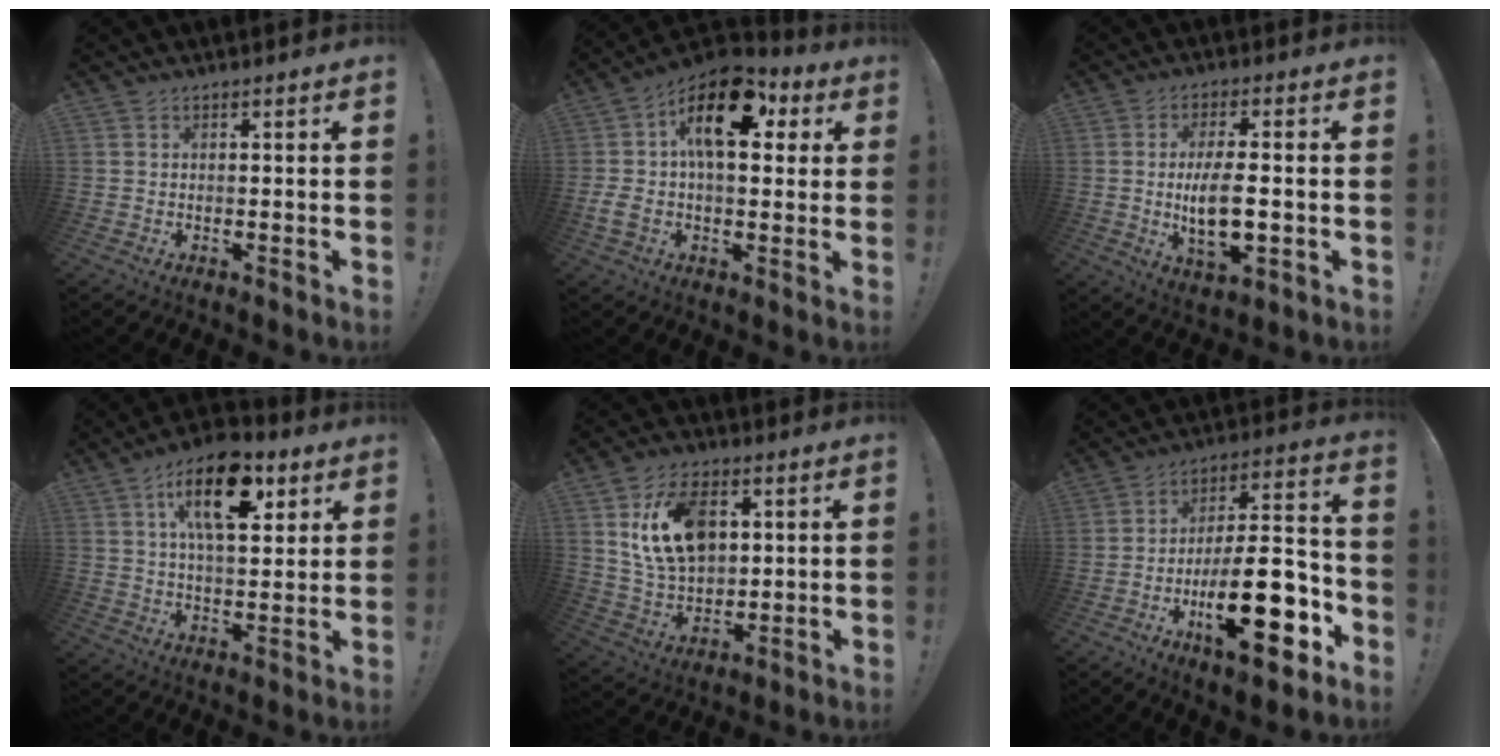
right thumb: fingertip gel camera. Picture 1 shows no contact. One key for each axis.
{"total": 19.2, "fx": 4.6, "fy": 10.6, "fz": 15.3, "tx": -0.251, "ty": -0.011, "tz": 0.079}
{"total": 11.0, "fx": -0.9, "fy": 4.1, "fz": 10.1, "tx": -0.179, "ty": -0.012, "tz": -0.023}
{"total": 17.7, "fx": 7.7, "fy": 8.5, "fz": 13.5, "tx": -0.203, "ty": -0.020, "tz": 0.130}
{"total": 16.4, "fx": 5.0, "fy": 11.0, "fz": 11.0, "tx": -0.189, "ty": -0.012, "tz": 0.094}
{"total": 23.9, "fx": -8.9, "fy": 8.5, "fz": 20.5, "tx": -0.333, "ty": 0.046, "tz": -0.141}